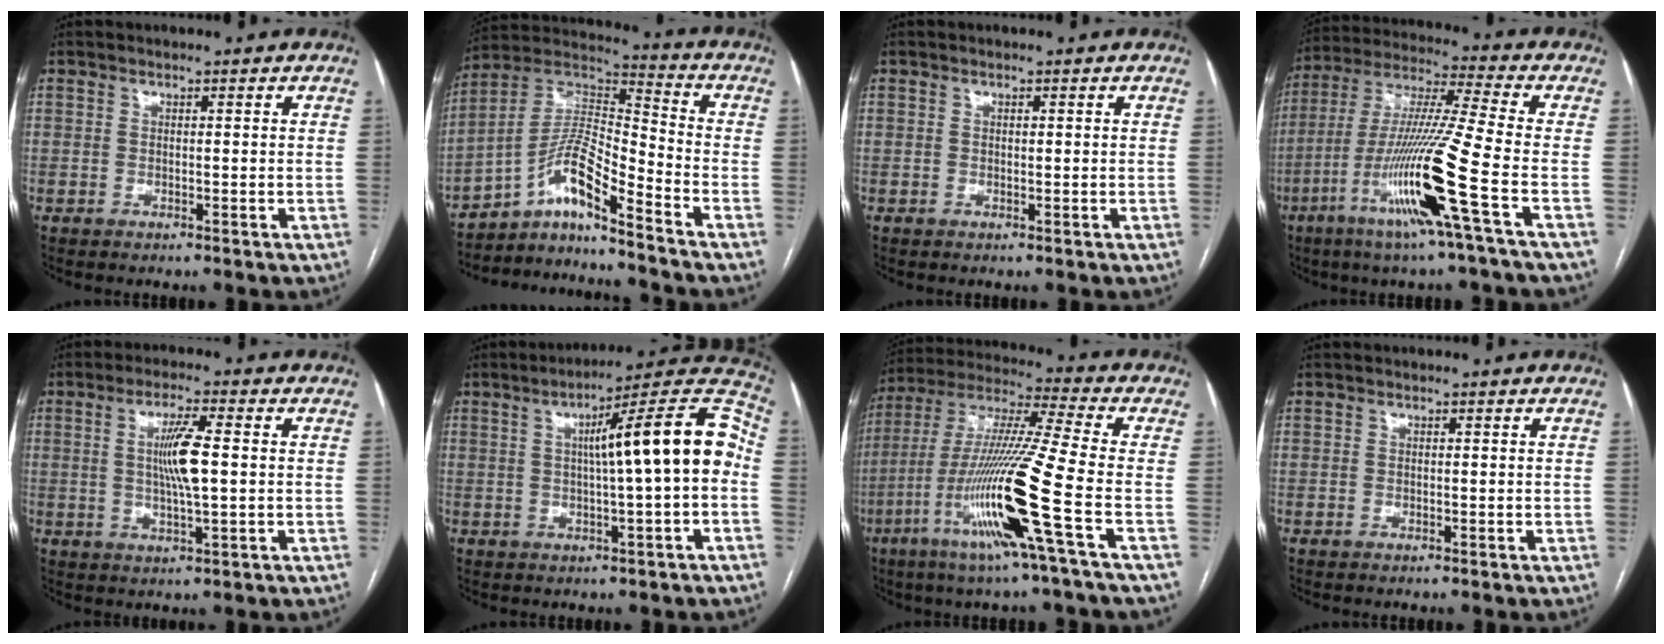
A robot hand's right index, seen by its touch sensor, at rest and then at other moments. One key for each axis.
{"total": 11.0, "fx": -7.4, "fy": 0.3, "fz": 8.1, "tx": -0.163, "ty": 0.022, "tz": -0.136}
{"total": 0.0}
{"total": 16.9, "fx": -6.5, "fy": -1.8, "fz": 15.5, "tx": -0.312, "ty": -0.022, "tz": -0.127}
{"total": 6.7, "fx": 0.5, "fy": 0.2, "fz": 6.7, "tx": -0.127, "ty": -0.002, "tz": 0.009}
{"total": 14.7, "fx": 0.6, "fy": 0.4, "fz": 14.7, "tx": -0.209, "ty": 0.036, "tz": 0.003}
{"total": 18.1, "fx": -6.5, "fy": -1.6, "fz": 16.8, "tx": -0.344, "ty": -0.024, "tz": -0.132}
{"total": 0.0}